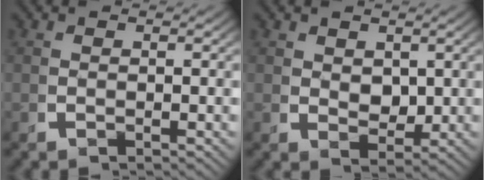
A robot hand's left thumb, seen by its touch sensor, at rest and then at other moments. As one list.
[{"total": 2.1, "force": [1.0, 1.4, 1.3], "torque": [-0.017, -0.016, 0.027]}]